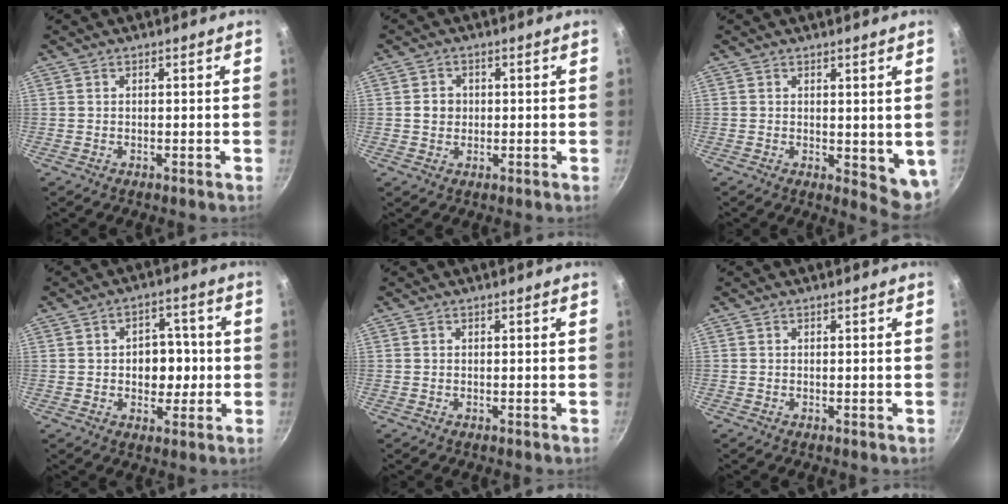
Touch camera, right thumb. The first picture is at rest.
{"total": 3.0, "force": [0.1, 2.7, 1.3], "torque": [-0.006, 0.005, -0.001]}
{"total": 6.0, "force": [0.9, 3.2, 5.0], "torque": [-0.055, -0.014, 0.017]}
{"total": 7.8, "force": [-0.2, 5.8, 5.2], "torque": [-0.032, 0.007, -0.006]}
{"total": 0.0}
{"total": 0.0}